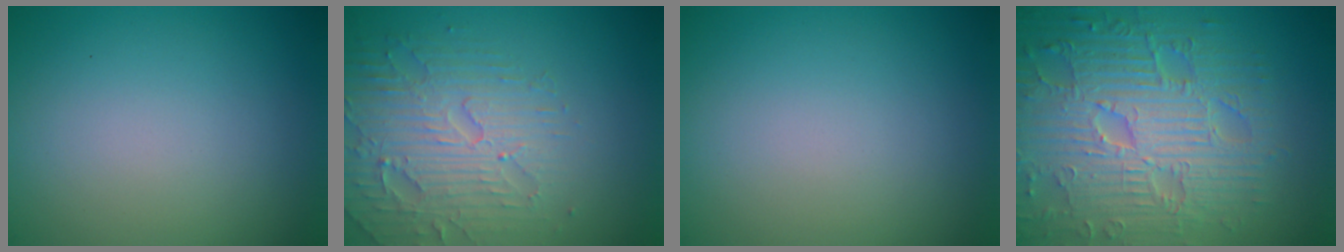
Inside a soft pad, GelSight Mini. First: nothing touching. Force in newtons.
{"total": 4.2, "press": 4.1, "slide": 0.7}
{"total": 0.0}
{"total": 9.3, "press": 6.8, "slide": 6.3}